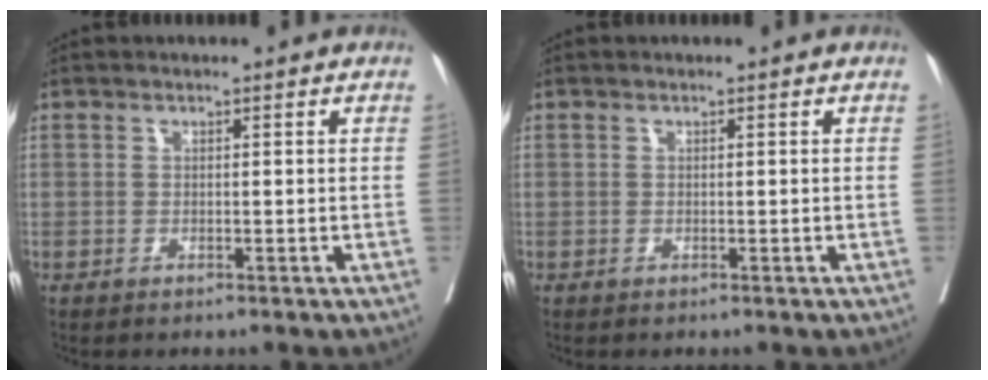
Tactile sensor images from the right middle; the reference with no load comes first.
{"total": 0.0}